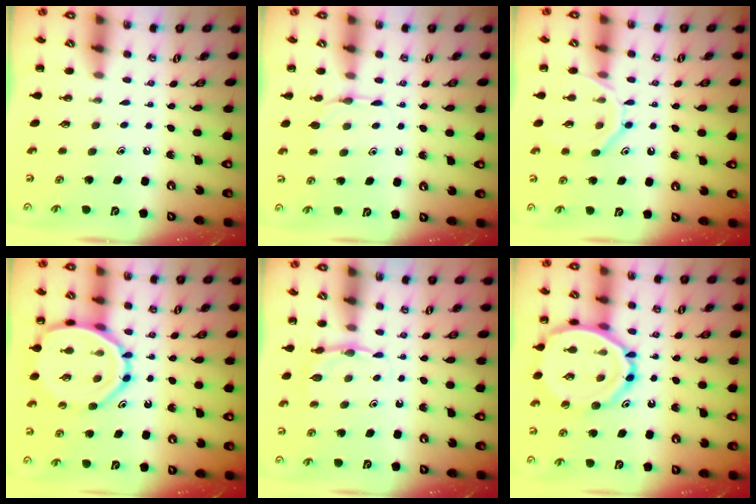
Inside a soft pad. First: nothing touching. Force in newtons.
{"total": 5.2, "press": 5.0, "slide": 1.5}
{"total": 11.4, "press": 11.3, "slide": 1.3}
{"total": 13.5, "press": 13.2, "slide": 2.4}
{"total": 4.4, "press": 4.1, "slide": 1.6}
{"total": 16.2, "press": 16.1, "slide": 2.0}